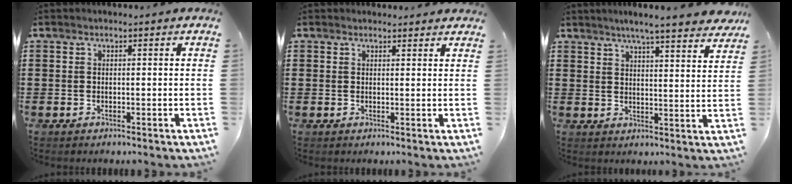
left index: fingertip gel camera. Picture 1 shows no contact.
{"total": 1.4, "force": [1.4, 0.4, 0.1], "torque": [-0.005, 0.003, 0.027]}
{"total": 5.3, "force": [4.8, -0.5, 2.2], "torque": [-0.060, -0.020, 0.083]}